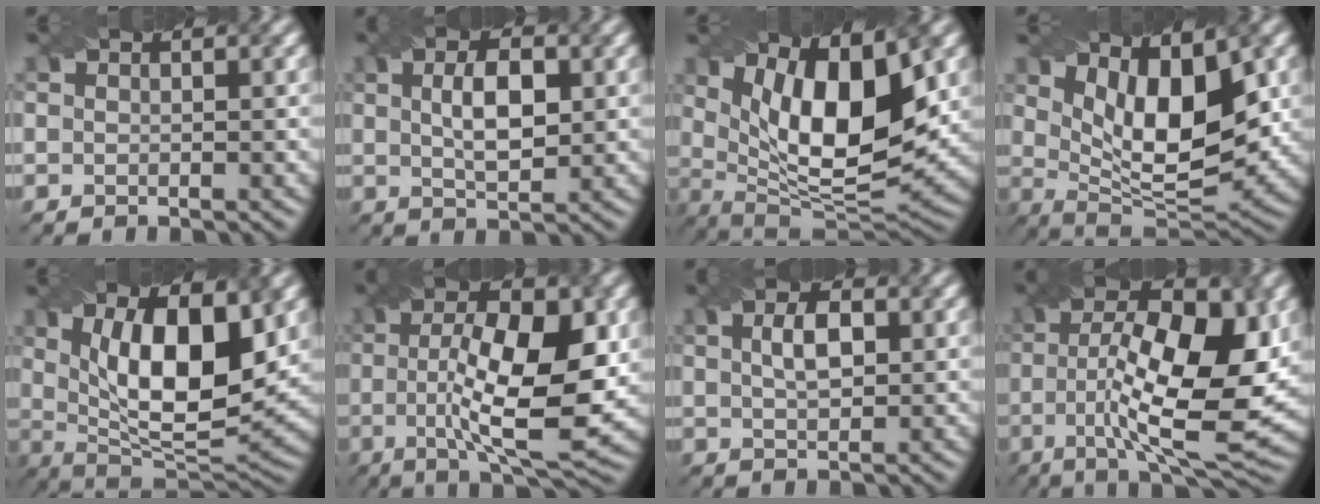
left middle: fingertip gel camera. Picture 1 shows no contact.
{"total": 4.2, "force": [0.6, 1.8, 3.7], "torque": [-0.073, 0.002, 0.014]}
{"total": 12.5, "force": [3.6, 5.0, 10.8], "torque": [-0.168, -0.007, 0.063]}
{"total": 9.4, "force": [2.5, 4.2, 8.1], "torque": [-0.128, -0.008, 0.042]}
{"total": 11.8, "force": [2.5, 4.6, 10.6], "torque": [-0.163, -0.009, 0.045]}
{"total": 11.1, "force": [-0.1, 3.5, 10.6], "torque": [-0.160, 0.000, 0.002]}
{"total": 3.0, "force": [0.6, 1.4, 2.6], "torque": [-0.055, 0.006, 0.016]}
{"total": 12.6, "force": [0.1, 4.5, 11.8], "torque": [-0.184, -0.001, 0.003]}